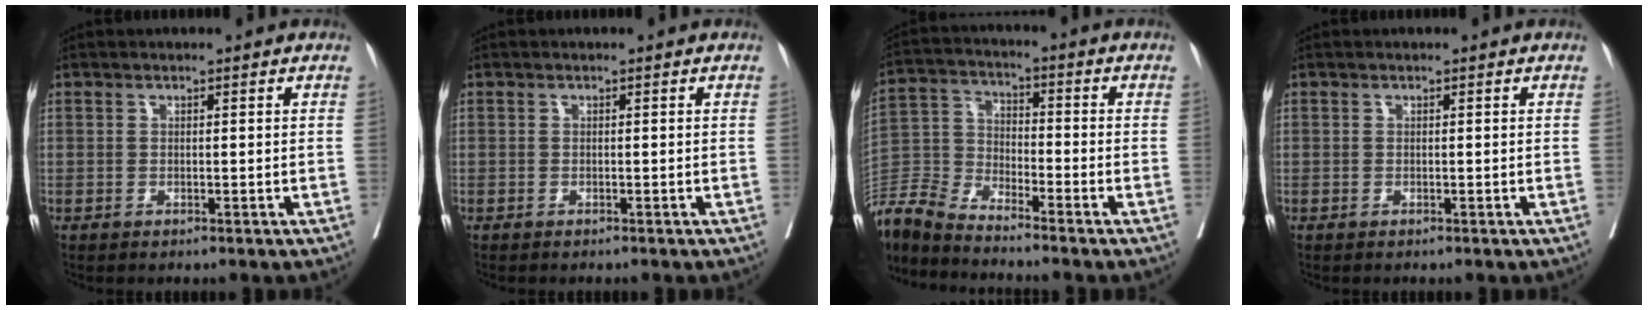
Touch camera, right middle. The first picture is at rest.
{"total": 1.0, "force": [-0.9, 0.1, 0.4], "torque": [-0.003, 0.000, -0.014]}
{"total": 9.8, "force": [-9.6, -0.2, 1.7], "torque": [-0.044, 0.001, -0.199]}
{"total": 0.0}